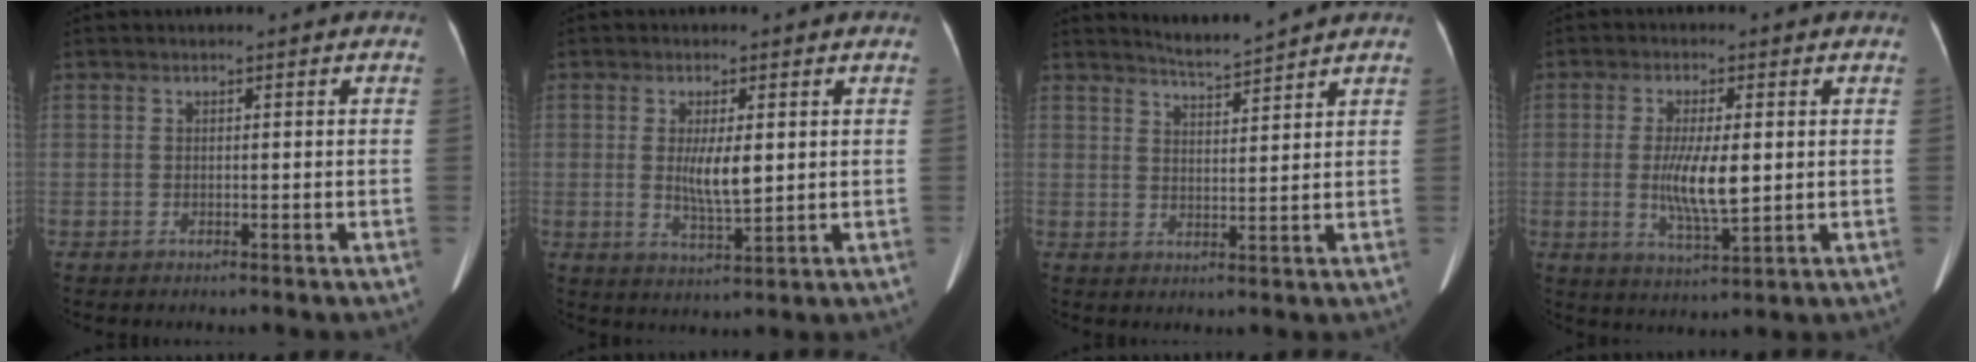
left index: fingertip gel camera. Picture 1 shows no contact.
{"total": 5.1, "force": [0.6, 1.1, 5.0], "torque": [-0.091, -0.009, 0.015]}
{"total": 4.1, "force": [4.0, -1.1, 0.4], "torque": [-0.015, -0.008, 0.072]}
{"total": 7.2, "force": [0.1, 1.5, 7.1], "torque": [-0.138, -0.015, 0.004]}